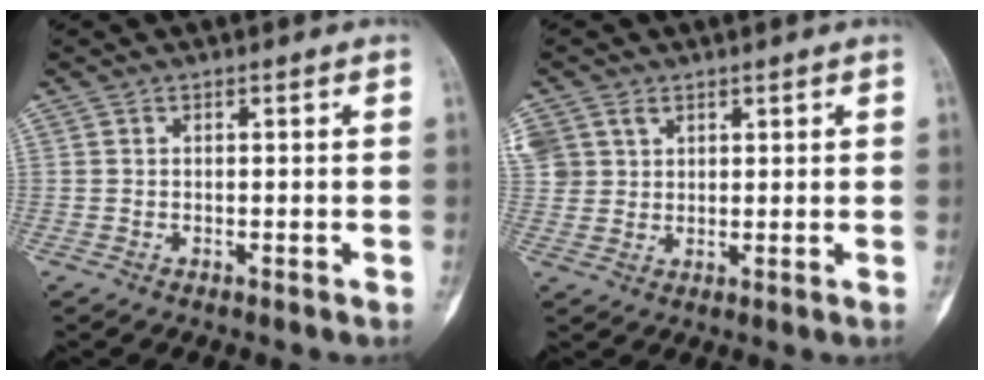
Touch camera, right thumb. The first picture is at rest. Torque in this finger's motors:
{"motor_torque": [0.40, 0.27, 0.12, 0.12, 0.03]}